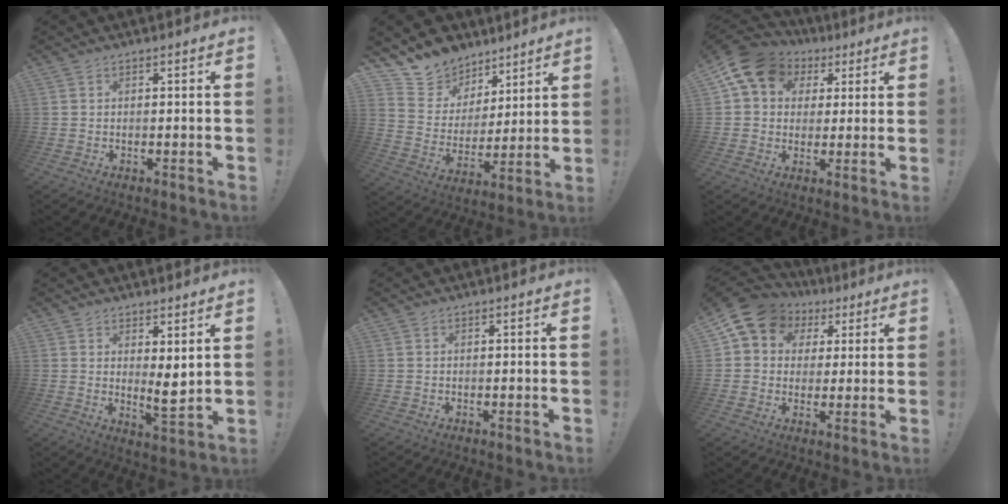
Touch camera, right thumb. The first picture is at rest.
{"total": 9.7, "force": [6.8, 6.9, 0.3], "torque": [-0.011, -0.068, 0.137]}
{"total": 12.1, "force": [5.4, 9.3, 5.5], "torque": [-0.080, -0.024, 0.105]}
{"total": 5.5, "force": [2.4, 1.7, 4.6], "torque": [-0.052, -0.032, 0.042]}
{"total": 0.0}
{"total": 10.4, "force": [4.9, 8.4, 3.8], "torque": [-0.053, -0.024, 0.095]}